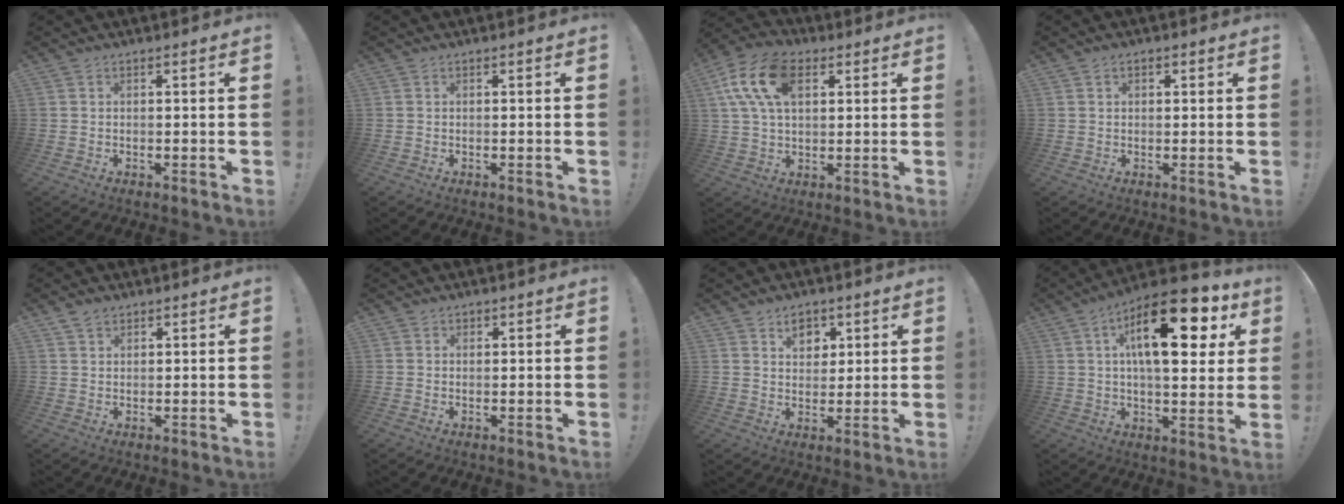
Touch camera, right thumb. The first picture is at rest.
{"total": 0.0}
{"total": 15.9, "force": [5.6, 9.7, 11.3], "torque": [-0.210, -0.002, 0.102]}
{"total": 1.2, "force": [0.5, 1.0, 0.5], "torque": [0.000, 0.000, 0.008]}
{"total": 2.4, "force": [1.9, 1.3, 0.7], "torque": [0.000, -0.011, 0.034]}
{"total": 0.9, "force": [0.5, 0.7, -0.2], "torque": [0.004, 0.000, 0.010]}
{"total": 6.7, "force": [3.9, 5.0, 2.3], "torque": [-0.021, -0.025, 0.070]}
{"total": 22.7, "force": [8.2, 9.1, 19.1], "torque": [-0.291, -0.029, 0.129]}